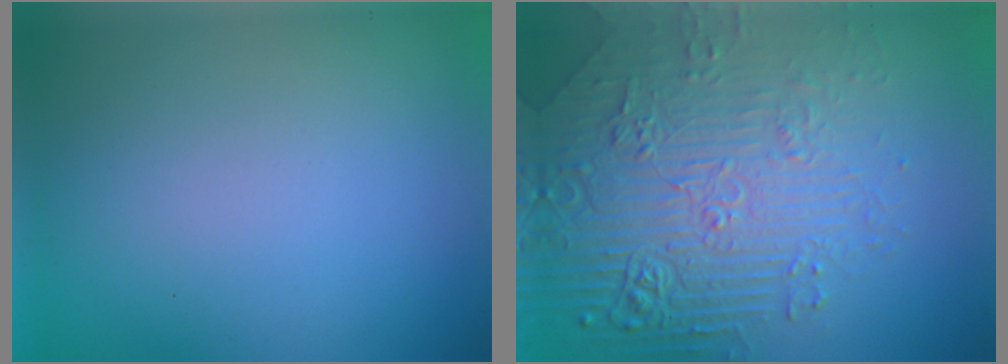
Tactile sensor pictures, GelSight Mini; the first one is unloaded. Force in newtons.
{"total": 8.9, "press": 6.1, "slide": 6.4}